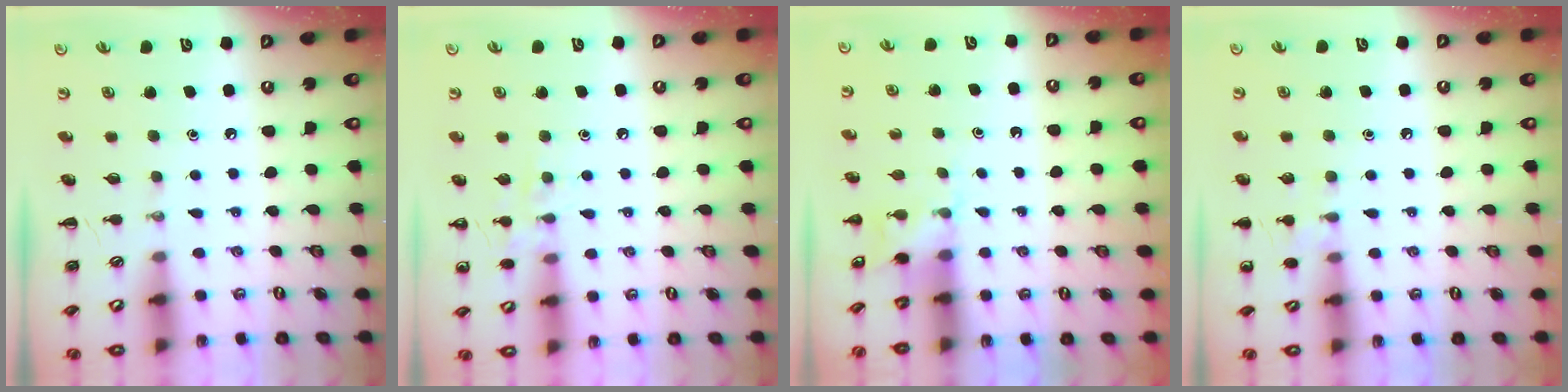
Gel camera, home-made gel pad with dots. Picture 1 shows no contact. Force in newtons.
{"total": 6.9, "press": 6.8, "slide": 1.5}
{"total": 3.7, "press": 3.5, "slide": 1.1}
{"total": 6.3, "press": 6.0, "slide": 2.0}